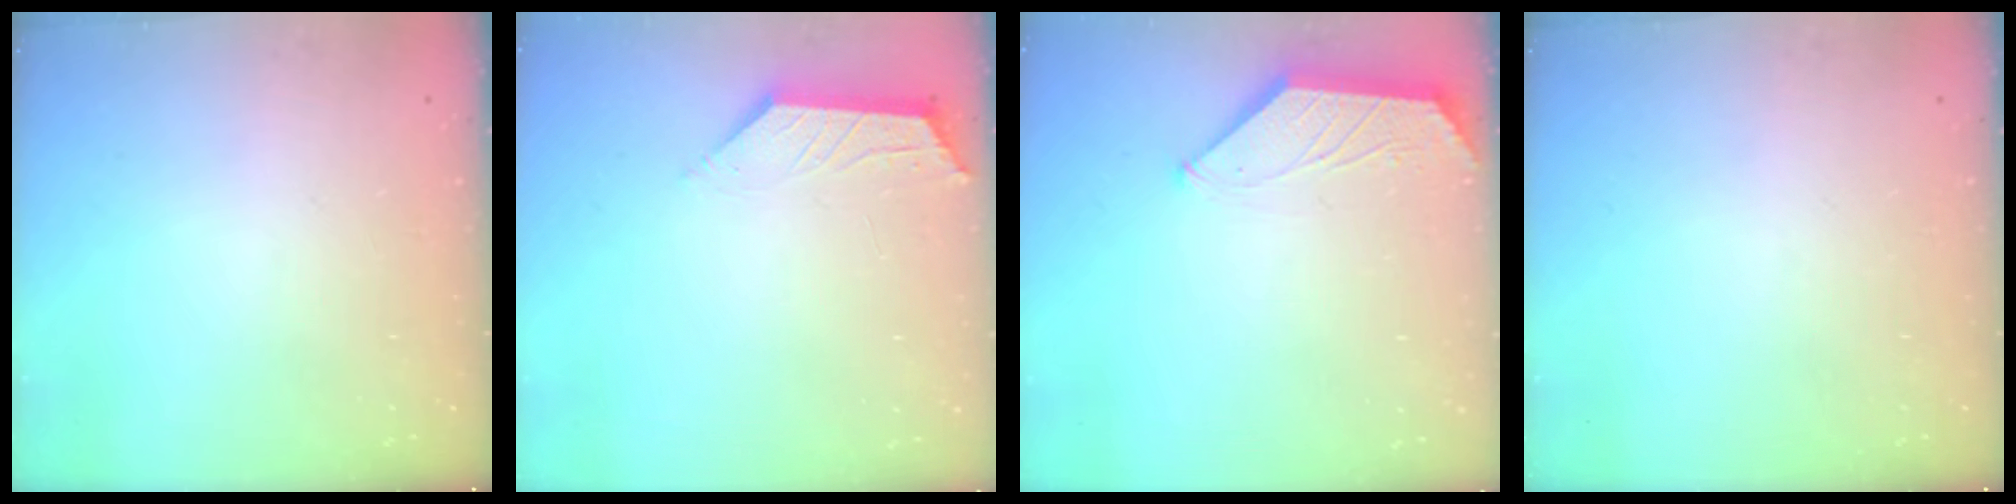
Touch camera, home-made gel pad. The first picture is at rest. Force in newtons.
{"total": 2.3, "press": 2.3, "slide": 0.4}
{"total": 1.7, "press": 1.6, "slide": 0.3}
{"total": 0.0}